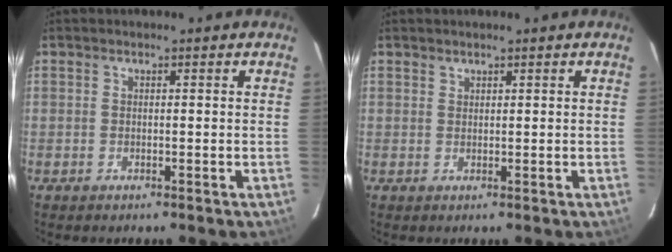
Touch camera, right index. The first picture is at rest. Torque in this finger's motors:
{"motor_torque": [-0.09, 0.05, -0.04, 0.00]}